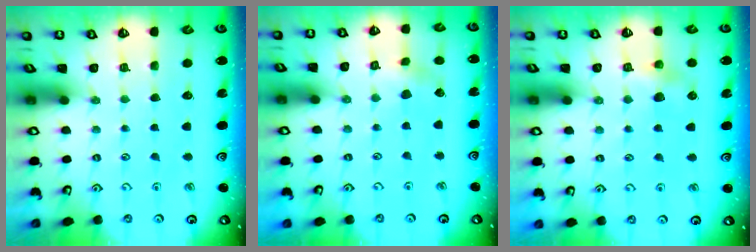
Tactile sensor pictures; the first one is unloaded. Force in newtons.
{"total": 3.9, "press": 3.9, "slide": 0.6}
{"total": 5.4, "press": 5.3, "slide": 0.5}